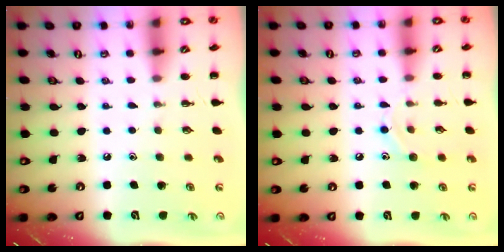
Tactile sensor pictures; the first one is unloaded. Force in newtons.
{"total": 7.5, "press": 7.4, "slide": 1.2}